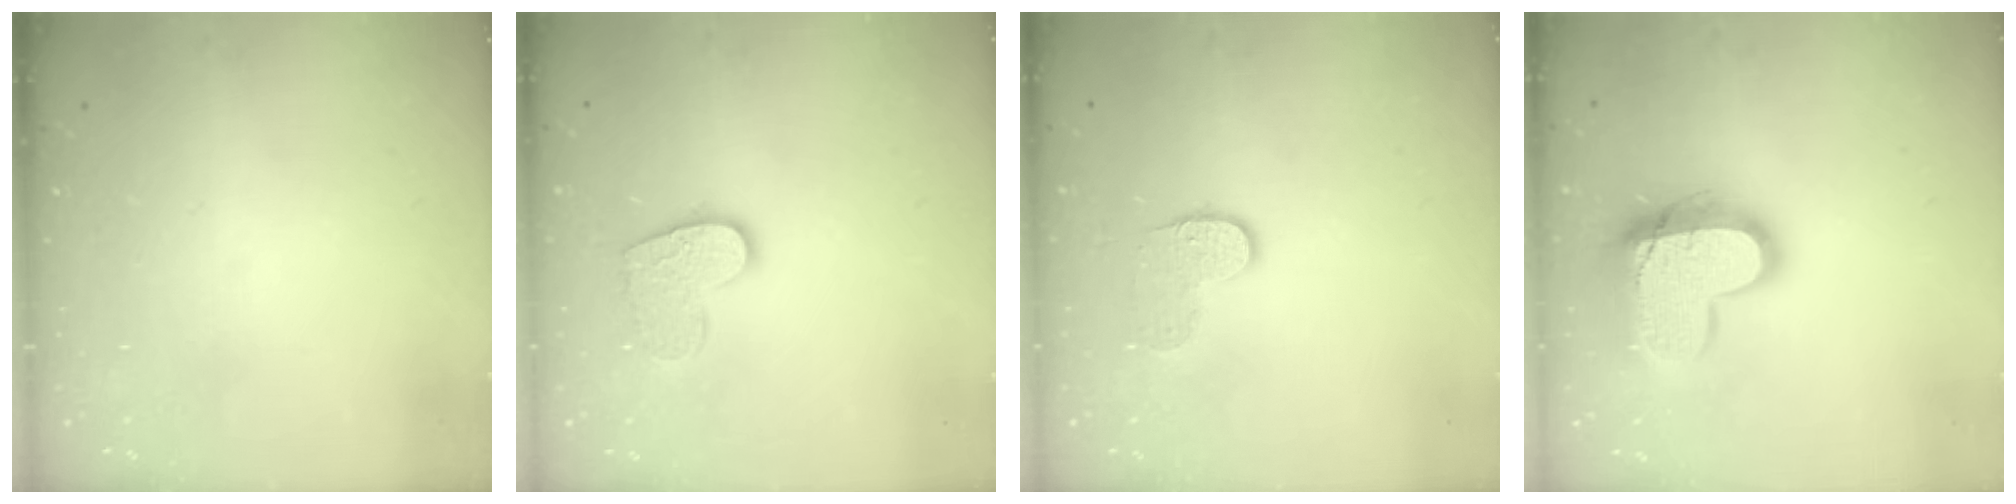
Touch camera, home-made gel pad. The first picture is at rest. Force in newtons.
{"total": 11.3, "press": 11.2, "slide": 0.7}
{"total": 6.8, "press": 6.8, "slide": 0.2}
{"total": 17.0, "press": 16.9, "slide": 1.1}